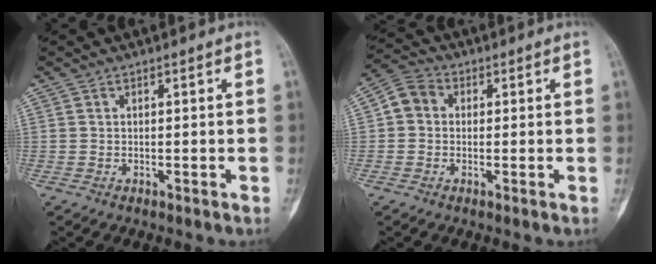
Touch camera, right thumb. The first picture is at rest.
{"total": 5.0, "force": [0.3, 4.2, 2.6], "torque": [-0.034, 0.018, -0.007]}